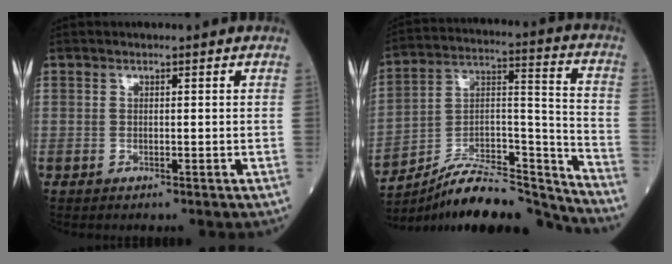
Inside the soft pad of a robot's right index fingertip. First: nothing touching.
{"total": 20.0, "force": [-18.5, 2.6, 7.2], "torque": [-0.112, 0.039, -0.305]}